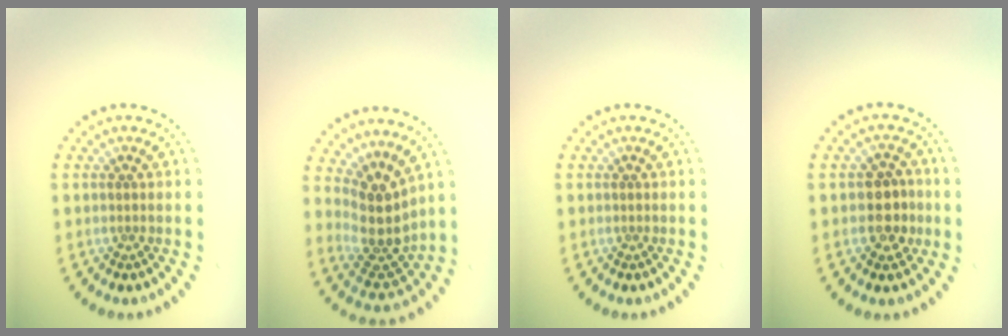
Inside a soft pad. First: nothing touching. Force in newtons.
{"total": 4.3, "press": 3.3, "slide": 2.8}
{"total": 0.0}
{"total": 2.7, "press": 2.6, "slide": 0.8}